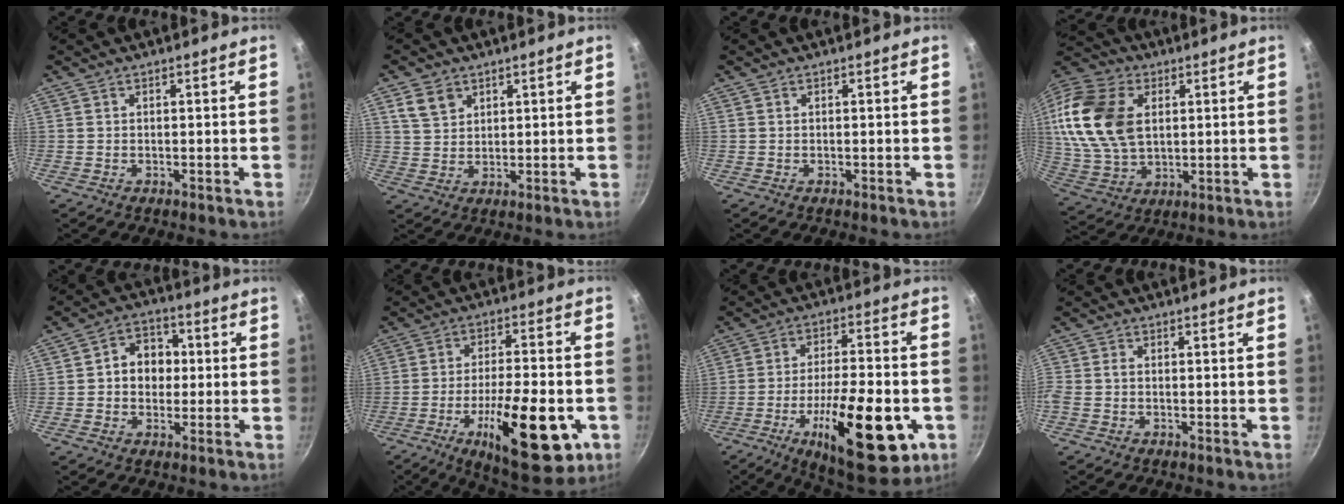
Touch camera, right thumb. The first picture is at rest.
{"total": 5.2, "force": [2.7, 3.8, 2.4], "torque": [-0.027, -0.005, 0.057]}
{"total": 0.0}
{"total": 21.3, "force": [4.0, 14.4, 15.1], "torque": [-0.298, 0.005, 0.078]}
{"total": 8.3, "force": [0.3, 6.9, 4.7], "torque": [-0.030, 0.016, -0.007]}
{"total": 21.4, "force": [-7.3, 7.8, 18.5], "torque": [-0.260, 0.012, -0.103]}
{"total": 23.9, "force": [-8.0, 9.0, 20.7], "torque": [-0.291, 0.014, -0.113]}
{"total": 2.3, "force": [-0.8, 1.6, 1.5], "torque": [-0.042, 0.008, -0.027]}